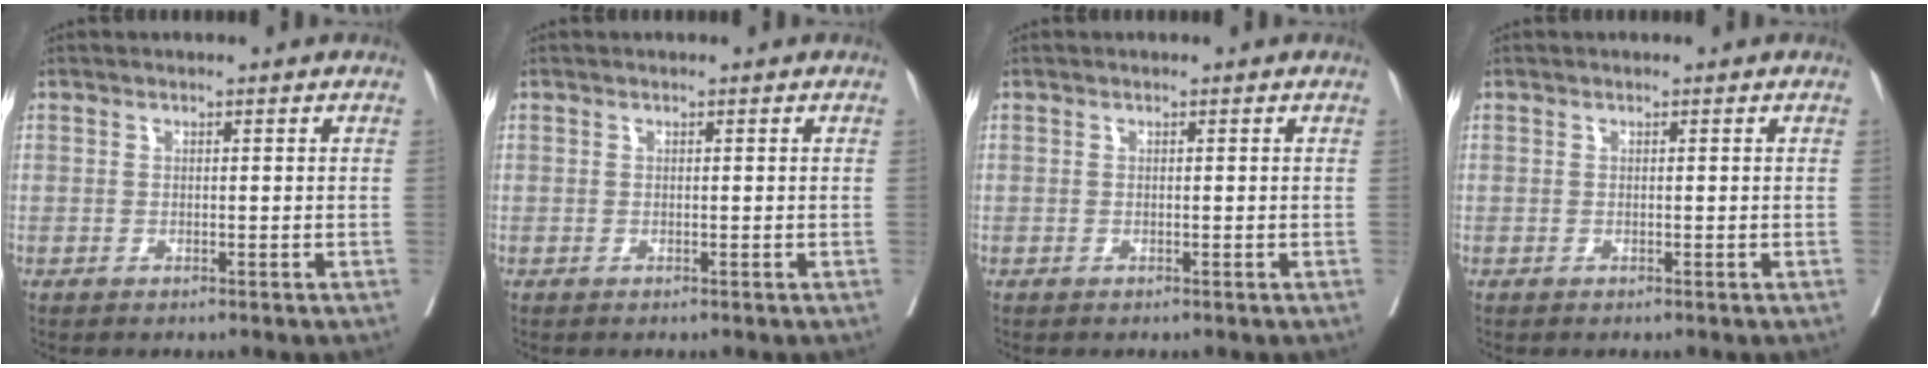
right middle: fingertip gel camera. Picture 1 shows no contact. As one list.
[{"total": 0.0}, {"total": 0.0}, {"total": 0.0}]